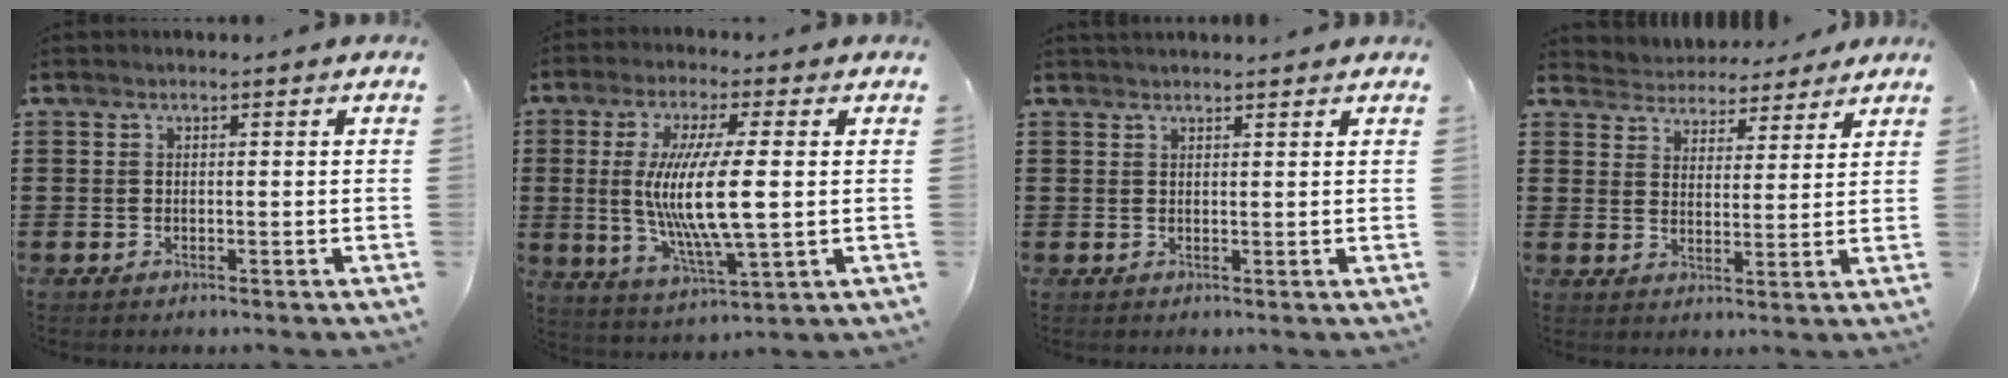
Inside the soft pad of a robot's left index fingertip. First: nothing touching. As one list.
[{"total": 11.2, "force": [0.8, 2.2, 10.9], "torque": [-0.228, -0.009, 0.008]}, {"total": 1.3, "force": [1.3, 0.1, 0.3], "torque": [-0.008, -0.001, 0.025]}, {"total": 4.2, "force": [4.0, 1.1, -0.5], "torque": [-0.014, -0.023, 0.070]}]